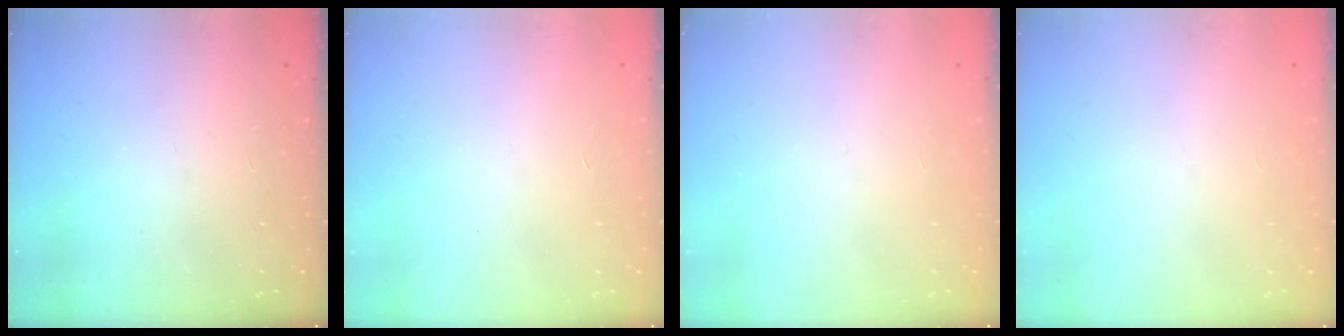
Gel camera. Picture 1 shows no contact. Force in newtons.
{"total": 0.0}
{"total": 0.0}
{"total": 0.0}